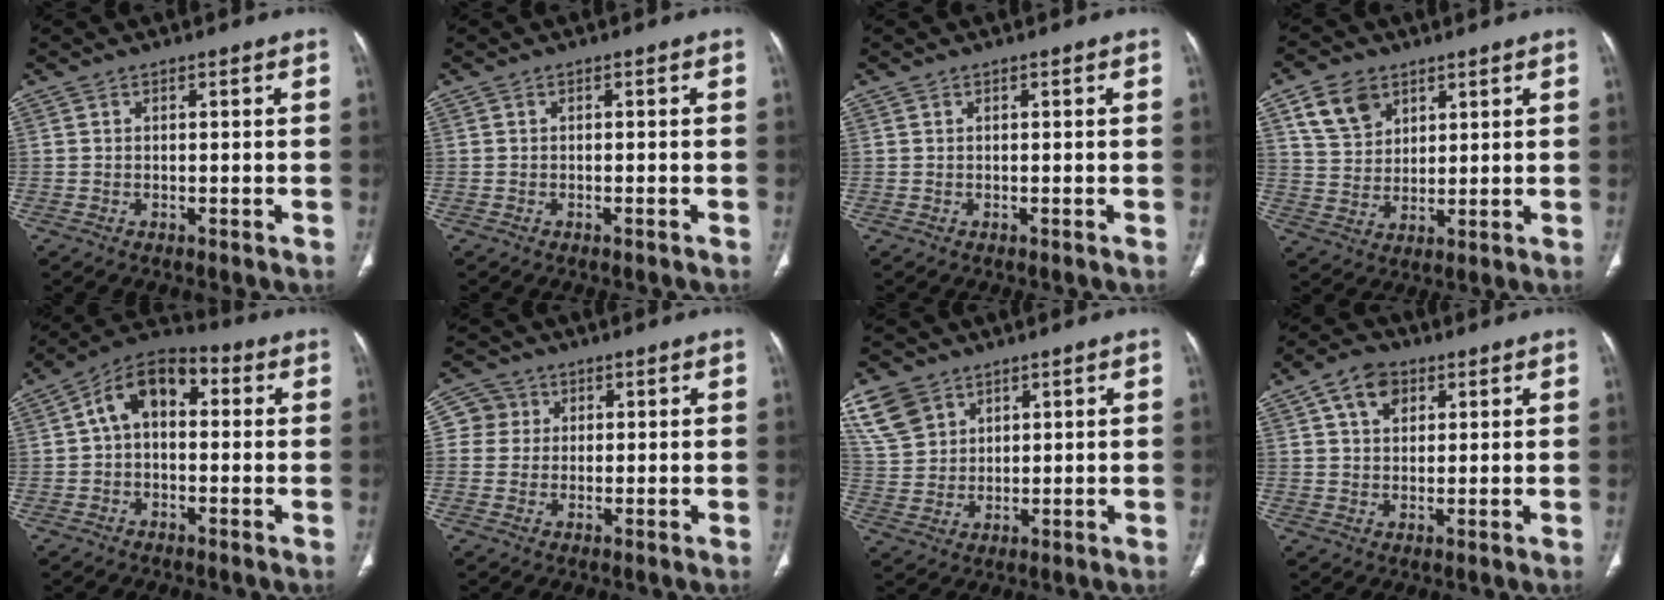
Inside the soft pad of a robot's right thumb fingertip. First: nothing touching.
{"total": 0.6, "force": [-0.5, 0.0, 0.3], "torque": [-0.012, 0.003, -0.004]}
{"total": 0.8, "force": [-0.5, -0.3, 0.5], "torque": [-0.011, 0.004, -0.009]}
{"total": 8.5, "force": [4.6, 6.1, 3.8], "torque": [-0.051, -0.018, 0.093]}
{"total": 10.4, "force": [1.3, 6.6, 7.9], "torque": [-0.110, 0.032, 0.004]}
{"total": 4.4, "force": [1.0, 4.2, 0.3], "torque": [0.020, 0.003, 0.013]}
{"total": 8.7, "force": [4.9, 6.3, 3.3], "torque": [-0.055, -0.013, 0.109]}
{"total": 6.9, "force": [3.1, 4.7, 3.9], "torque": [-0.044, -0.002, 0.050]}